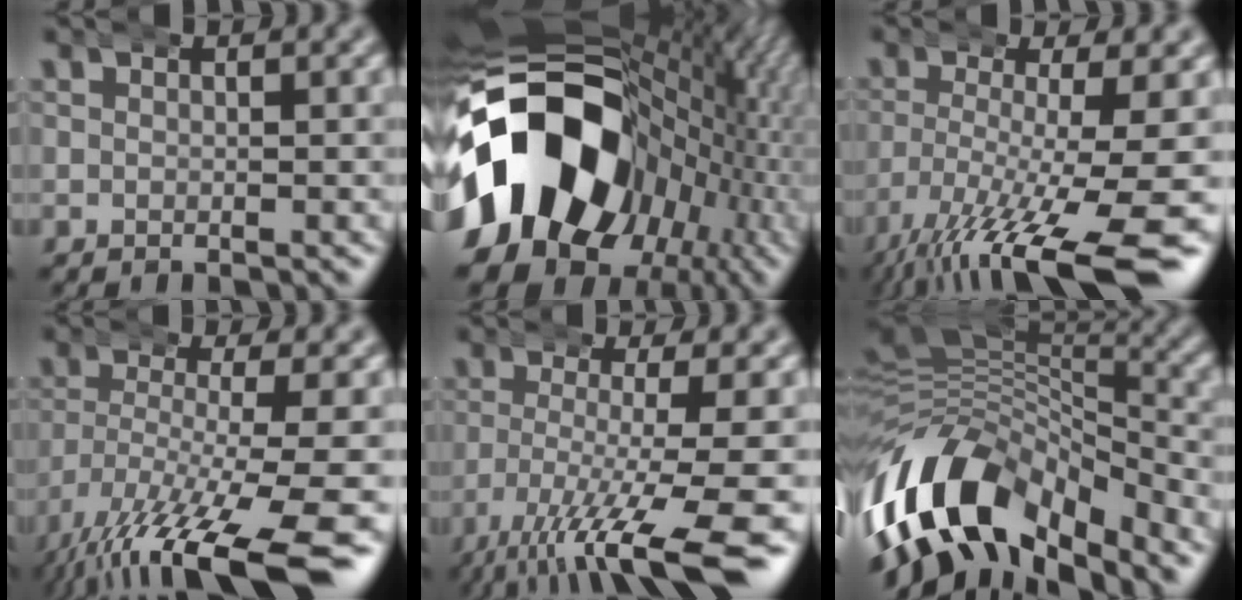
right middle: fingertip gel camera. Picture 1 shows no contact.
{"total": 29.2, "force": [-1.7, 20.4, 20.9], "torque": [-0.336, -0.016, -0.027]}
{"total": 11.3, "force": [-6.6, 2.8, 8.7], "torque": [-0.151, -0.039, -0.075]}
{"total": 10.4, "force": [-5.5, 3.3, 8.2], "torque": [-0.151, -0.039, -0.063]}
{"total": 8.8, "force": [-4.8, 1.8, 7.2], "torque": [-0.118, -0.027, -0.057]}
{"total": 13.7, "force": [-4.7, 9.0, 9.3], "torque": [-0.199, -0.035, -0.064]}